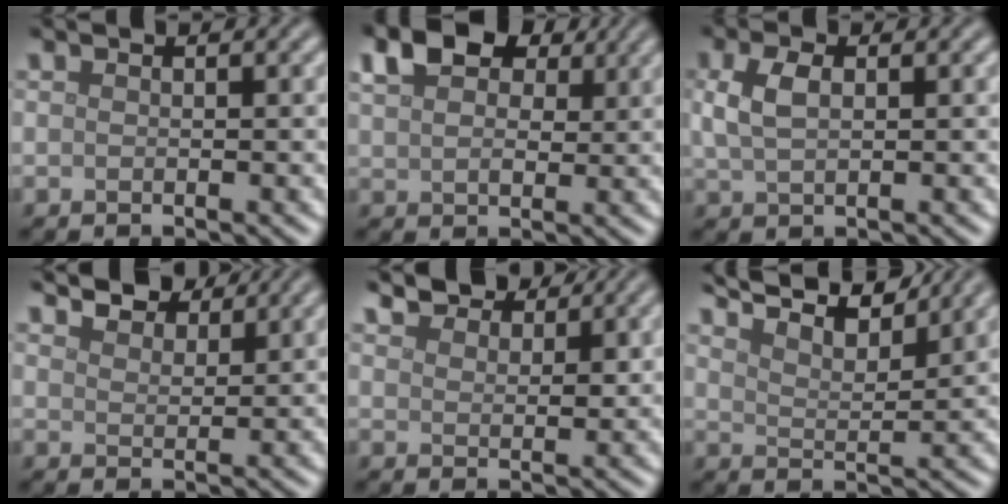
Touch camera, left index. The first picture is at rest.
{"total": 5.8, "force": [3.3, 3.4, 3.4], "torque": [-0.065, 0.010, 0.050]}
{"total": 2.9, "force": [0.8, 1.6, 2.3], "torque": [-0.054, 0.005, 0.016]}
{"total": 4.6, "force": [4.2, 1.3, 1.4], "torque": [-0.030, -0.008, 0.076]}
{"total": 4.9, "force": [4.1, 2.0, 1.7], "torque": [-0.033, -0.005, 0.068]}
{"total": 9.9, "force": [8.3, 2.5, 4.7], "torque": [-0.069, 0.024, 0.089]}